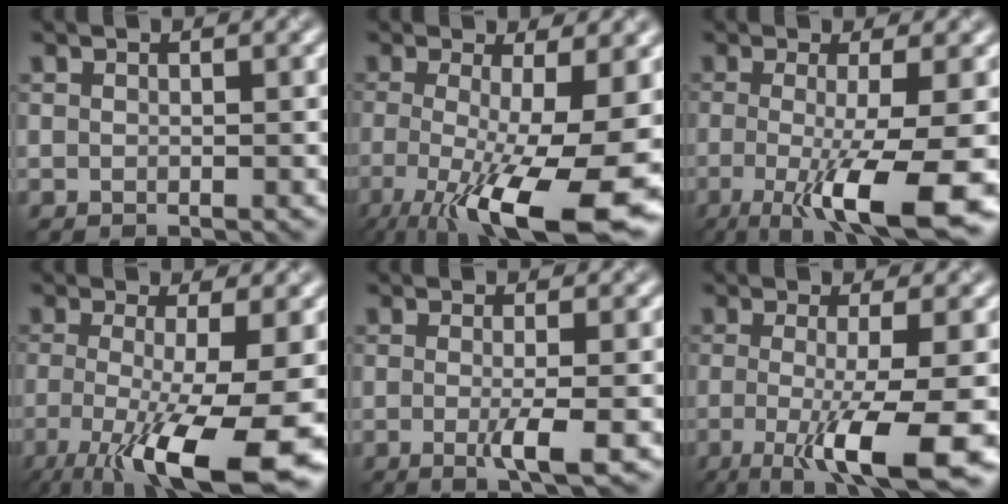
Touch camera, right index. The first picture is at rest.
{"total": 13.4, "force": [-4.1, 3.4, 12.3], "torque": [-0.177, -0.026, -0.058]}
{"total": 10.0, "force": [-2.7, 2.0, 9.4], "torque": [-0.121, -0.023, -0.043]}
{"total": 11.8, "force": [-4.1, 2.8, 10.7], "torque": [-0.161, -0.024, -0.061]}
{"total": 2.9, "force": [-0.8, 0.4, 2.8], "torque": [-0.043, -0.009, -0.014]}
{"total": 9.1, "force": [-2.4, 1.7, 8.6], "torque": [-0.114, -0.022, -0.040]}